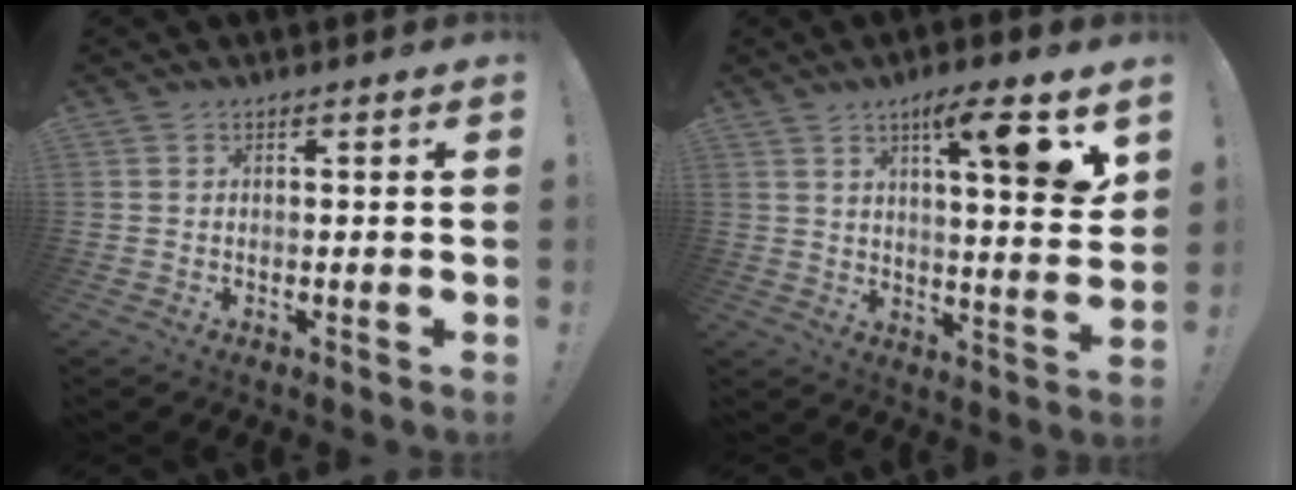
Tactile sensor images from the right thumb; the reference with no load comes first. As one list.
[{"total": 11.7, "force": [6.2, 1.2, 9.9], "torque": [-0.135, -0.036, 0.089]}]